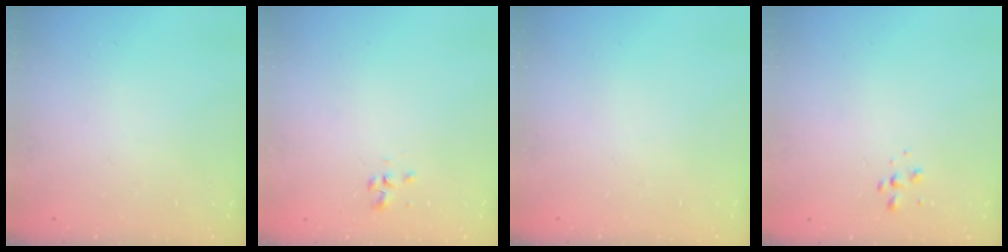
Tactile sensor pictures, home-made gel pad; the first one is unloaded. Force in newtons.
{"total": 1.7, "press": 1.6, "slide": 0.6}
{"total": 0.0}
{"total": 0.5, "press": 0.5, "slide": 0.0}